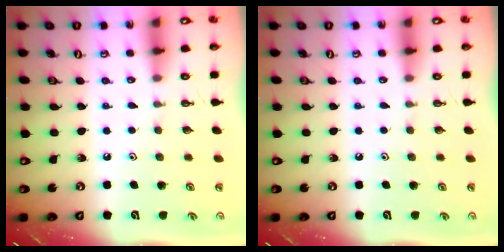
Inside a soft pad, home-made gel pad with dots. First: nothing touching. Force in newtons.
{"total": 0.0}